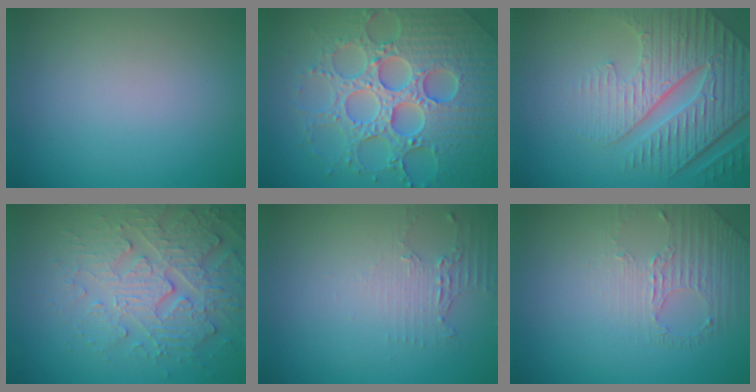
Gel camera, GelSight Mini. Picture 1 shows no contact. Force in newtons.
{"total": 8.0, "press": 7.8, "slide": 1.8}
{"total": 7.4, "press": 5.6, "slide": 4.9}
{"total": 4.4, "press": 4.4, "slide": 0.5}
{"total": 2.0, "press": 1.4, "slide": 1.4}
{"total": 1.6, "press": 1.0, "slide": 1.2}